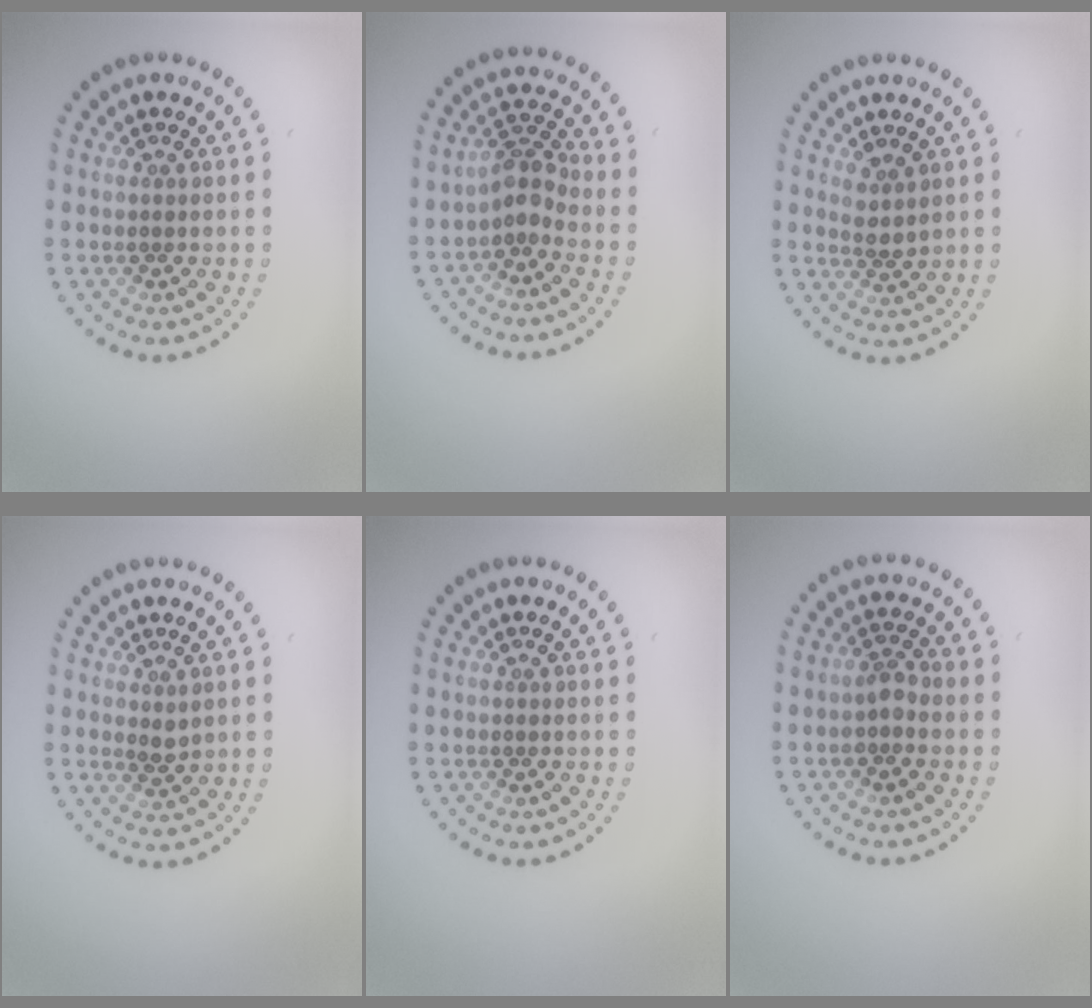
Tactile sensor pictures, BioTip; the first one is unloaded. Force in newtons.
{"total": 2.5, "press": 1.9, "slide": 1.7}
{"total": 1.8, "press": 1.4, "slide": 1.1}
{"total": 1.2, "press": 1.0, "slide": 0.6}
{"total": 0.0}
{"total": 1.7, "press": 1.6, "slide": 0.5}